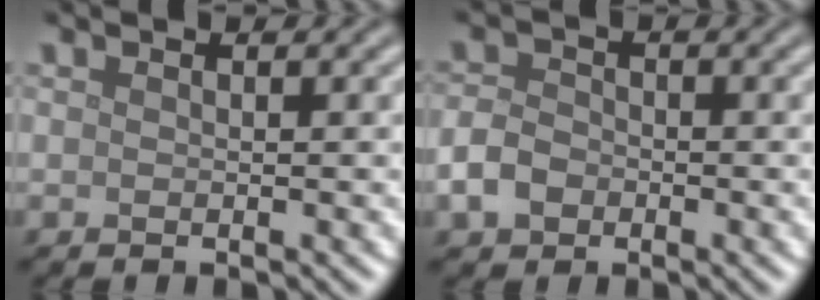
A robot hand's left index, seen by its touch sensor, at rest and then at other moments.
{"total": 2.9, "force": [-1.2, 2.2, 1.4], "torque": [-0.031, 0.000, -0.030]}